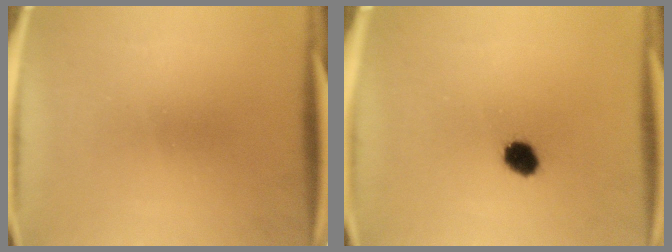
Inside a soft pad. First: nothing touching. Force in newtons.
{"total": 4.7}